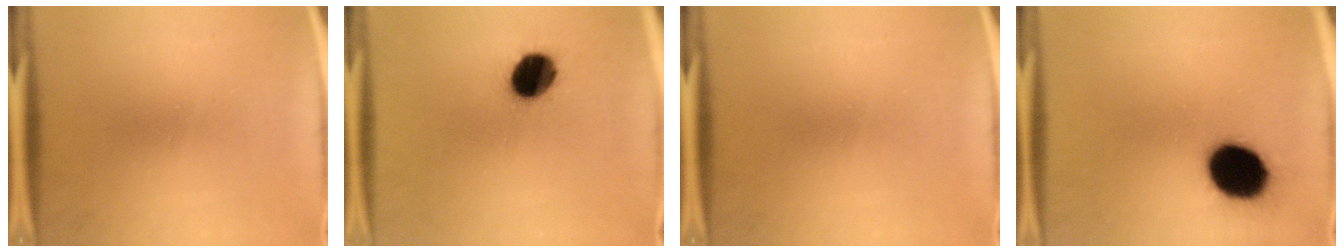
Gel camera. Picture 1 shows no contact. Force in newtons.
{"total": 10.7}
{"total": 0.0}
{"total": 17.6}